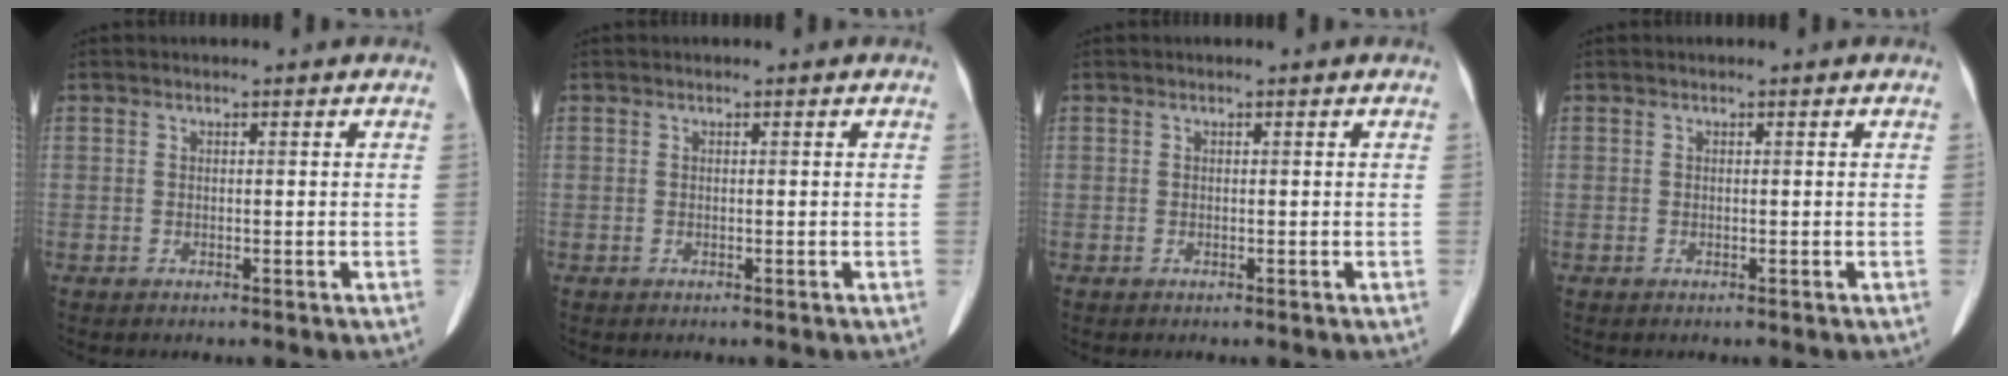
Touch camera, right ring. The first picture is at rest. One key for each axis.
{"total": 0.0}
{"total": 0.0}
{"total": 0.0}